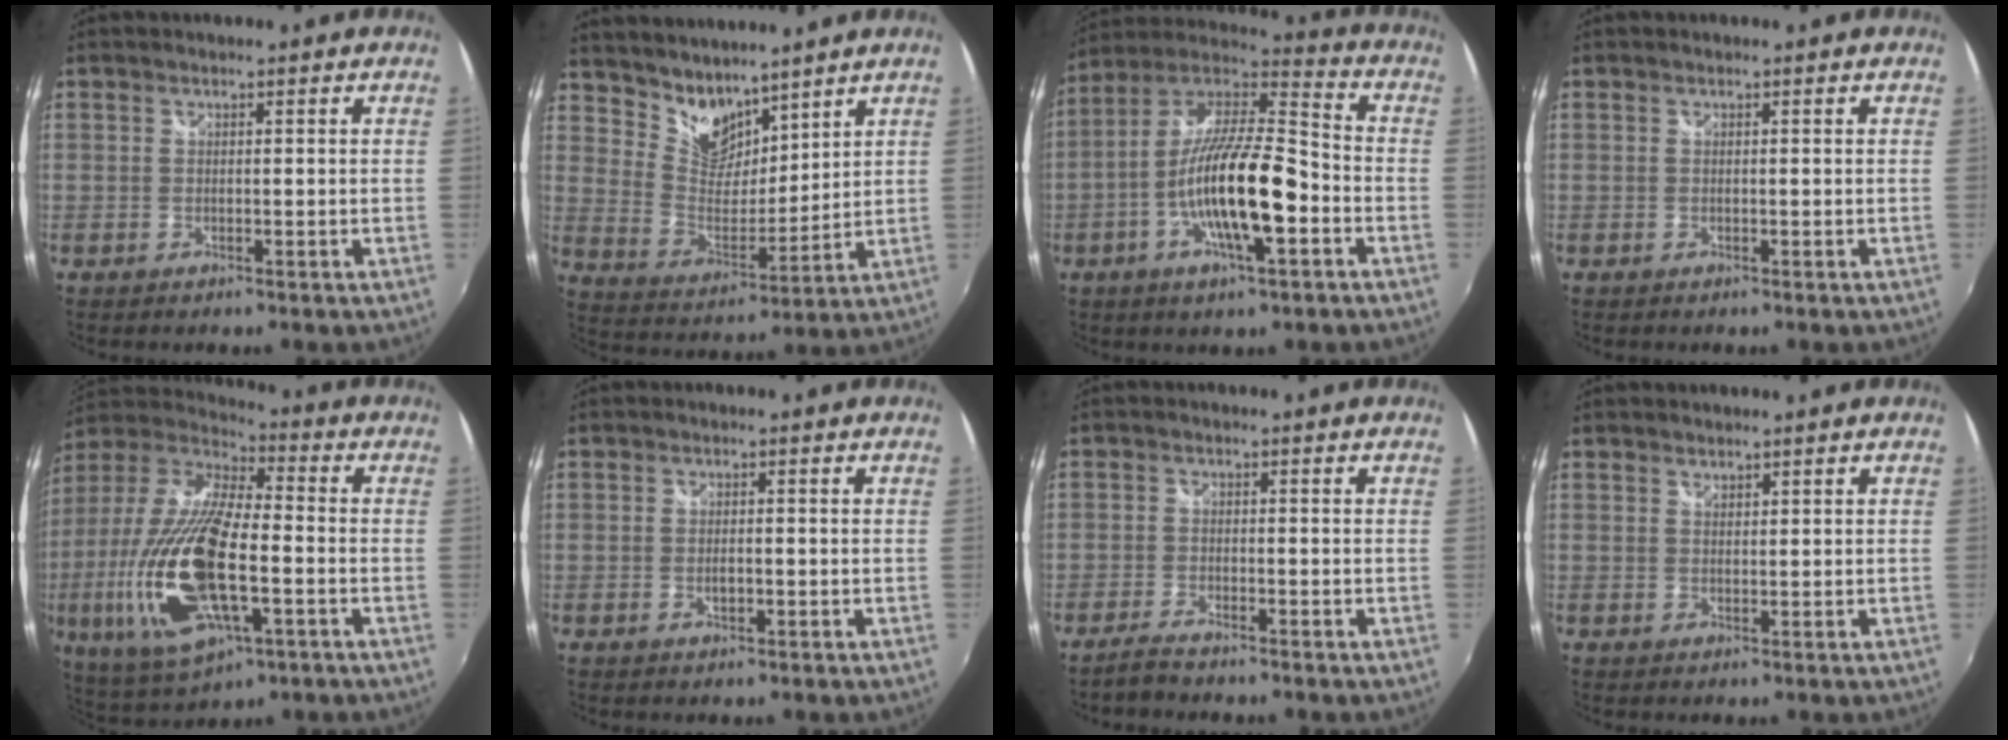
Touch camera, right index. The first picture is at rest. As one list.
[{"total": 9.9, "force": [8.1, 4.9, 2.8], "torque": [-0.050, 0.002, 0.161]}, {"total": 18.1, "force": [-5.5, 4.5, 16.7], "torque": [-0.318, -0.006, -0.111]}, {"total": 0.0}, {"total": 24.1, "force": [-5.7, 8.8, 21.7], "torque": [-0.454, -0.034, -0.102]}, {"total": 1.8, "force": [-0.6, 0.8, 1.5], "torque": [-0.028, -0.002, -0.011]}, {"total": 6.9, "force": [-5.7, 1.1, 3.8], "torque": [-0.103, -0.018, -0.111]}, {"total": 1.0, "force": [0.9, 0.3, 0.1], "torque": [0.000, 0.002, 0.017]}]